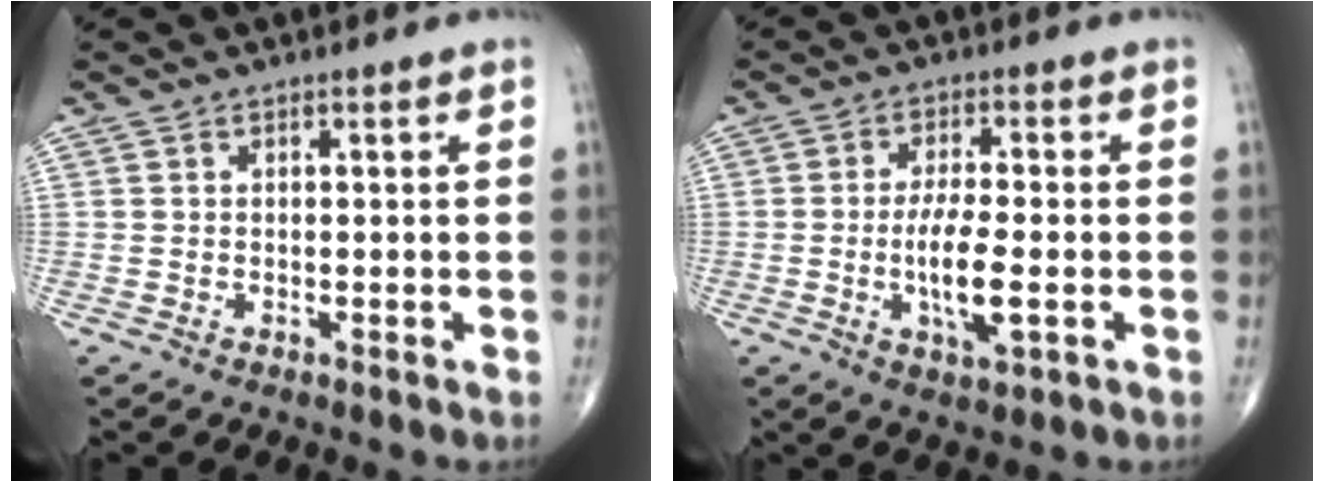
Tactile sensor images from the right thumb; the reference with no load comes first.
{"total": 8.3, "force": [-1.6, 2.4, 7.8], "torque": [-0.146, -0.003, -0.030]}